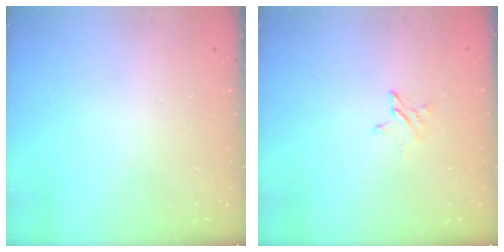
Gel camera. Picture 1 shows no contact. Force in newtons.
{"total": 2.5, "press": 2.5, "slide": 0.1}